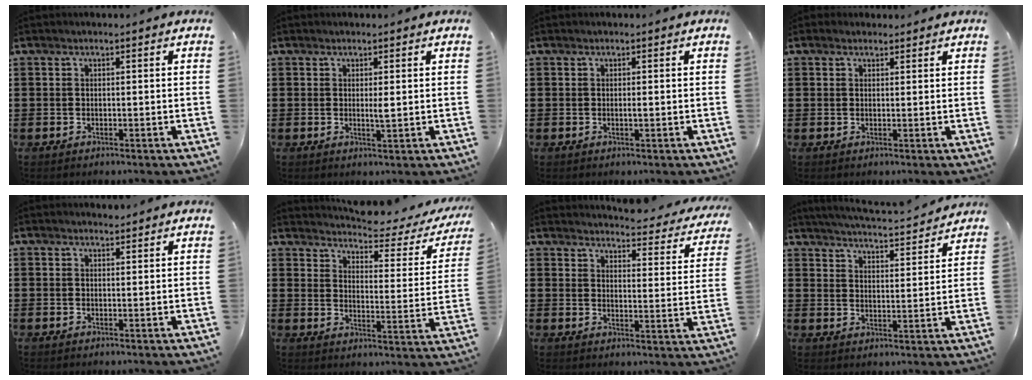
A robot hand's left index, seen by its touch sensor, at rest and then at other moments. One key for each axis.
{"total": 1.7, "fx": 0.3, "fy": 0.3, "fz": 1.7, "tx": -0.035, "ty": -0.001, "tz": 0.005}
{"total": 0.5, "fx": 0.0, "fy": 0.1, "fz": 0.5, "tx": -0.011, "ty": -0.002, "tz": 0.001}
{"total": 1.4, "fx": 1.2, "fy": 0.6, "fz": 0.2, "tx": -0.006, "ty": 0.003, "tz": 0.024}
{"total": 1.2, "fx": 1.1, "fy": 0.3, "fz": 0.1, "tx": -0.005, "ty": 0.001, "tz": 0.022}
{"total": 3.7, "fx": 3.5, "fy": 0.0, "fz": 1.4, "tx": -0.042, "ty": -0.030, "tz": 0.050}
{"total": 3.5, "fx": 3.4, "fy": 0.0, "fz": 0.7, "tx": -0.018, "ty": -0.036, "tz": 0.051}
{"total": 4.2, "fx": 4.1, "fy": -0.5, "fz": 0.7, "tx": -0.033, "ty": -0.033, "tz": 0.066}